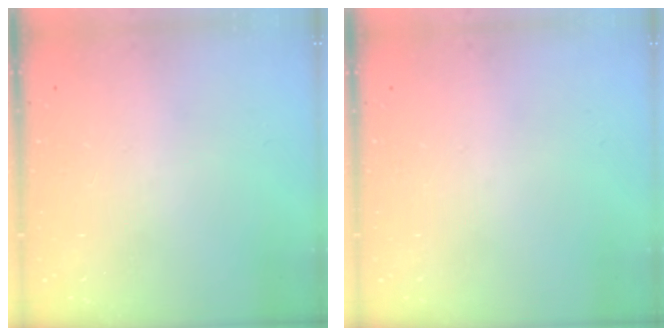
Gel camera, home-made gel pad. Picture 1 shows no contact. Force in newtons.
{"total": 0.0}